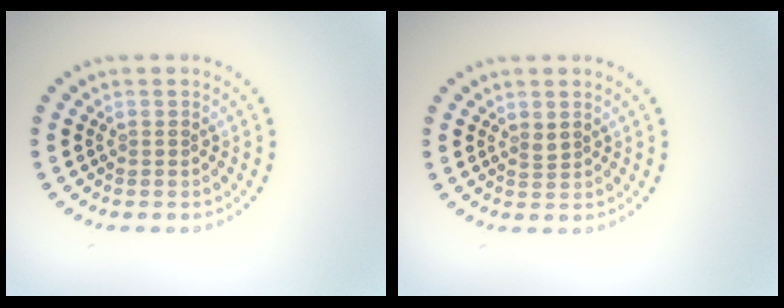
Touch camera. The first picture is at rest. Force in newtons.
{"total": 0.6, "press": 0.5, "slide": 0.3}